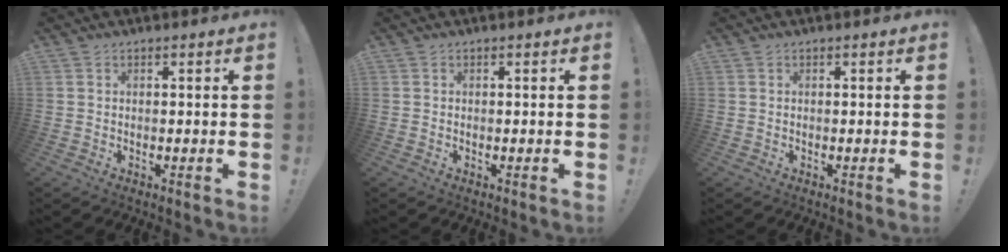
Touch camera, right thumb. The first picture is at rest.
{"total": 0.0}
{"total": 0.0}